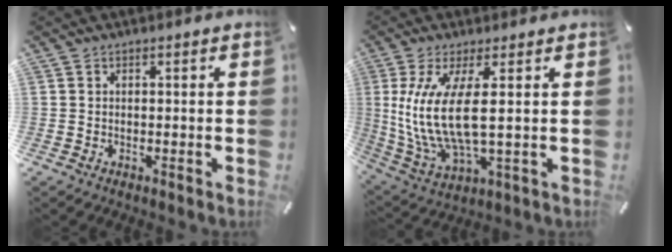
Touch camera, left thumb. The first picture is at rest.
{"total": 13.3, "force": [1.8, 4.2, 12.5], "torque": [-0.287, -0.023, 0.026]}